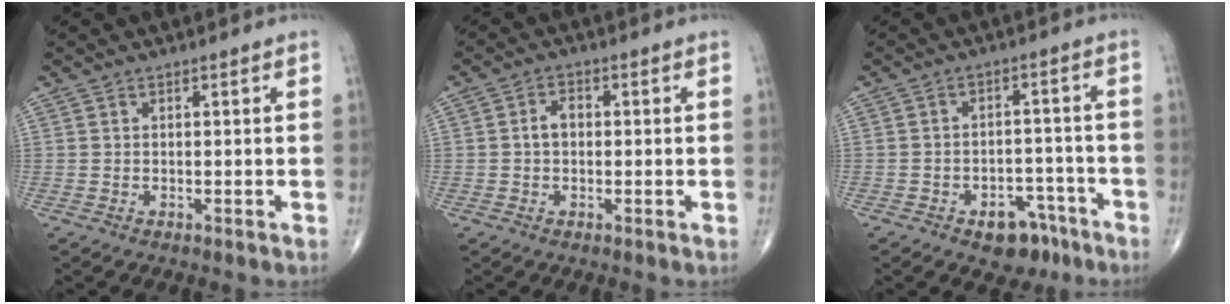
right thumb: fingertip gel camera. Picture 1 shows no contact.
{"total": 2.9, "force": [0.0, 2.0, 2.0], "torque": [-0.030, 0.012, -0.005]}
{"total": 7.8, "force": [-4.8, 4.8, 3.8], "torque": [-0.022, 0.044, -0.063]}